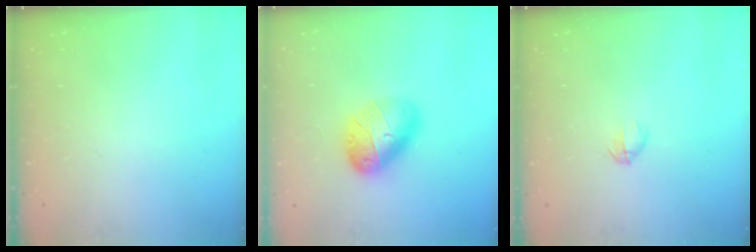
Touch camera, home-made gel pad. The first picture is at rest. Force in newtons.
{"total": 13.5, "press": 13.5, "slide": 0.7}
{"total": 3.0, "press": 2.9, "slide": 0.9}